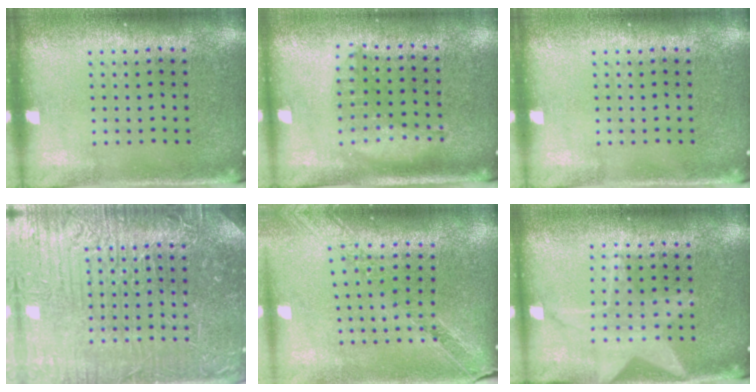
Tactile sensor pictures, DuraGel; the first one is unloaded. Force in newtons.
{"total": 1.2, "press": 1.2, "slide": 0.3}
{"total": 0.0}
{"total": 5.5, "press": 5.5, "slide": 0.7}
{"total": 1.1, "press": 1.0, "slide": 0.0}
{"total": 1.5, "press": 1.4, "slide": 0.4}